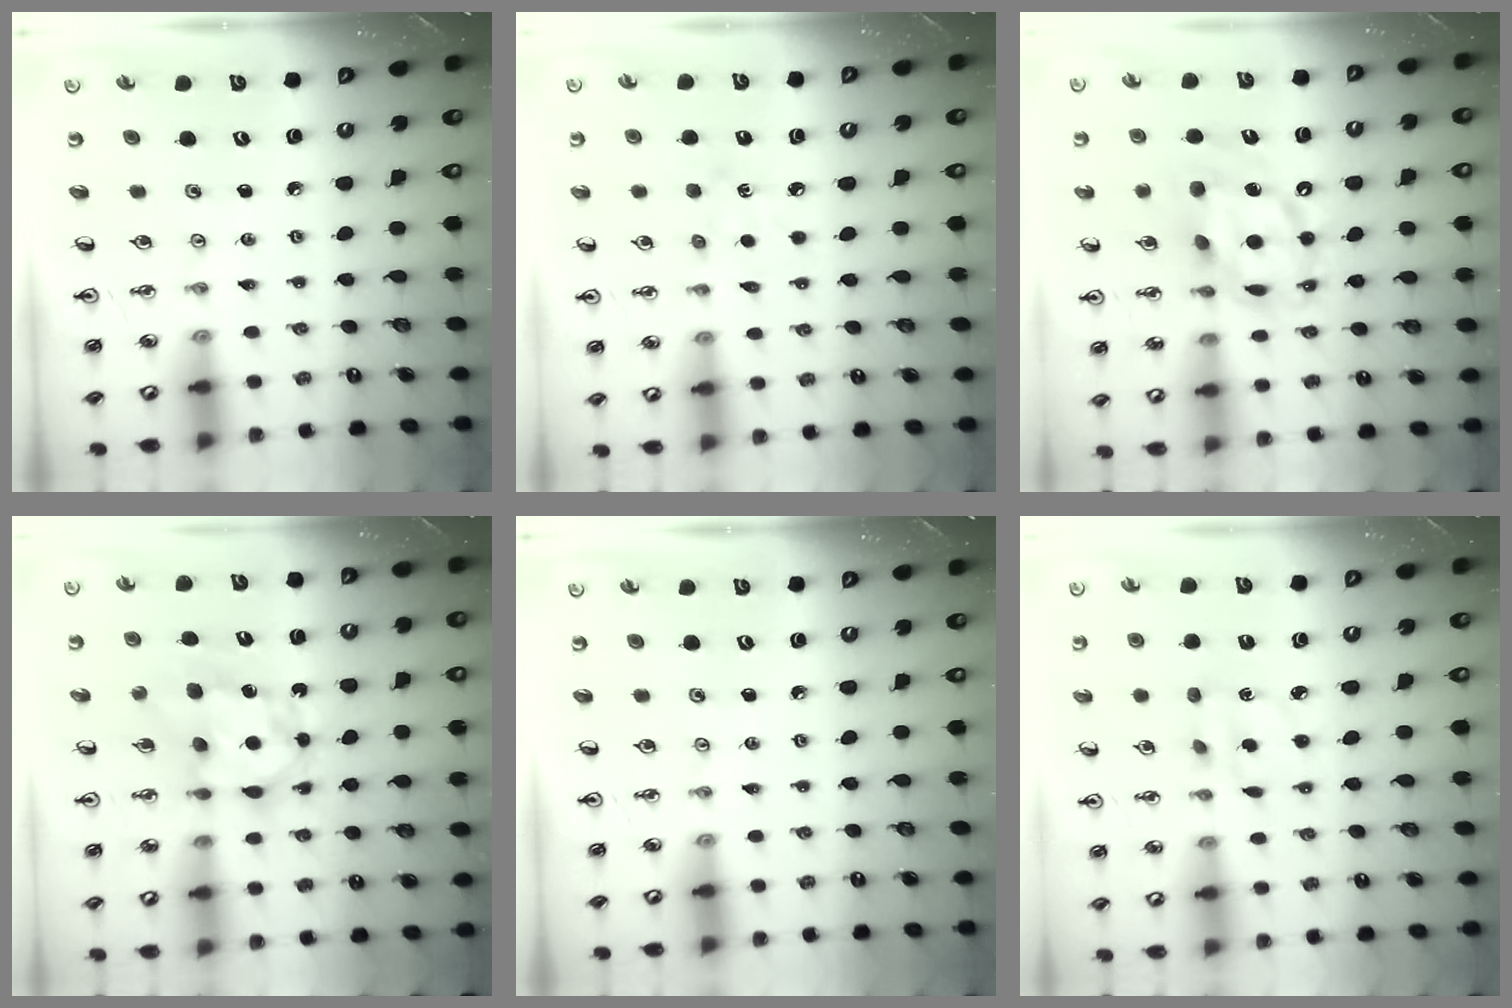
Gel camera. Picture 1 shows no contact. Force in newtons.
{"total": 4.8, "press": 4.7, "slide": 0.7}
{"total": 11.9, "press": 11.8, "slide": 1.0}
{"total": 7.1, "press": 7.0, "slide": 0.6}
{"total": 0.0}
{"total": 2.2, "press": 2.2, "slide": 0.2}